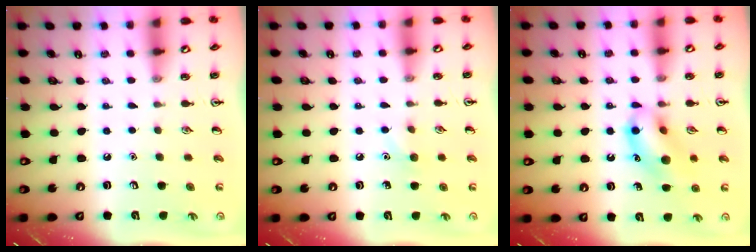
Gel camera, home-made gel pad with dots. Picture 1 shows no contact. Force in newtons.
{"total": 5.4, "press": 5.2, "slide": 1.7}
{"total": 13.0, "press": 12.8, "slide": 2.1}